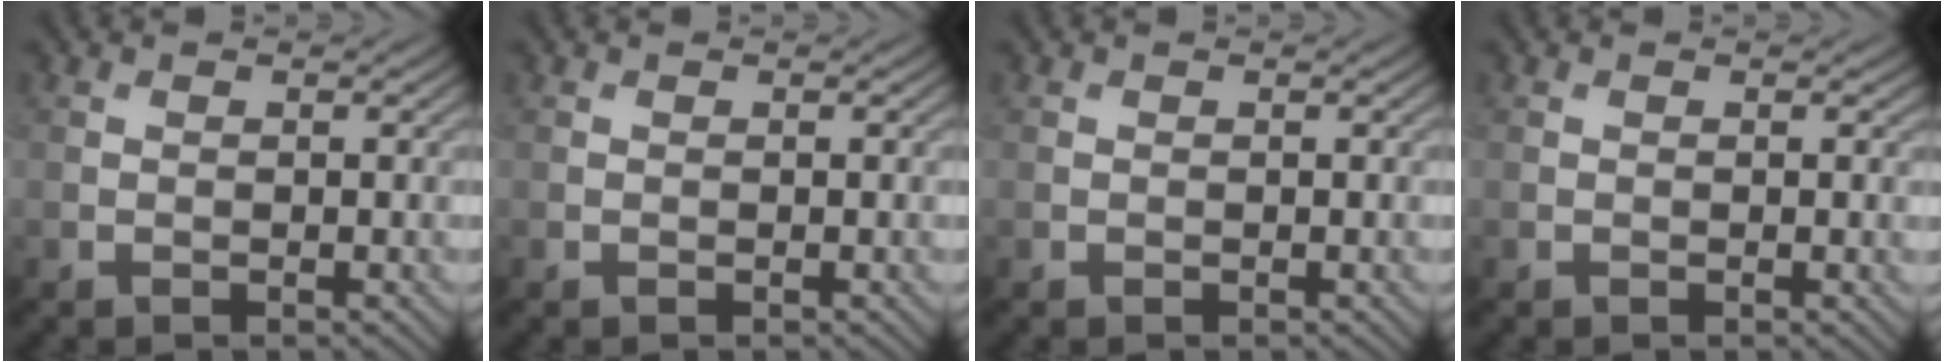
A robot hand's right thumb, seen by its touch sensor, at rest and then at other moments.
{"total": 0.0}
{"total": 0.0}
{"total": 0.6, "force": [0.1, 0.3, 0.6], "torque": [-0.008, -0.002, 0.001]}